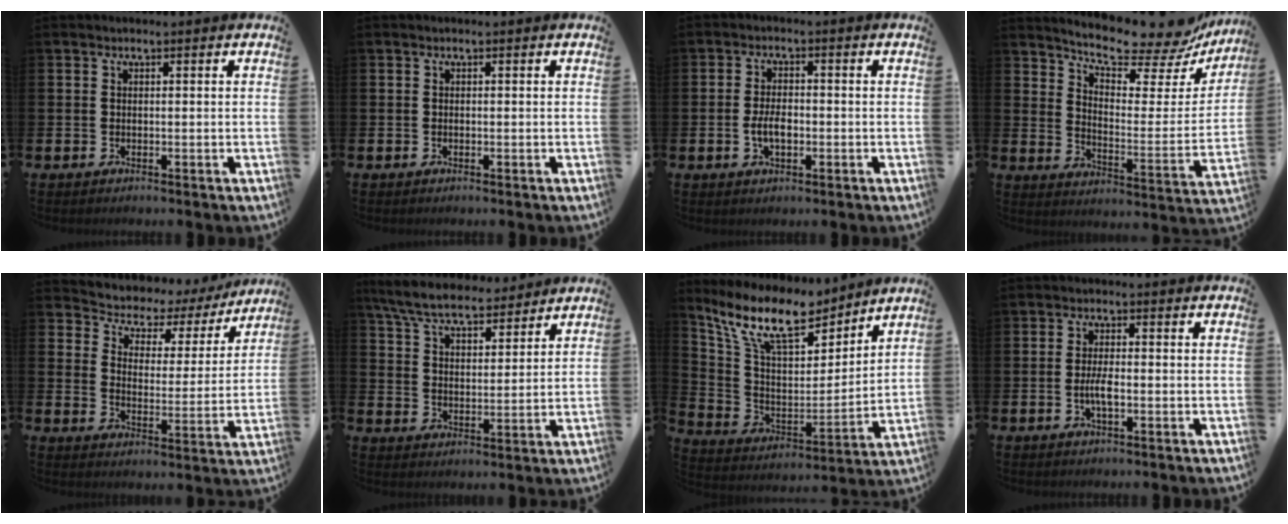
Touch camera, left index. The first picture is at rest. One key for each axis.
{"total": 0.0}
{"total": 3.5, "fx": -0.6, "fy": 2.0, "fz": 2.9, "tx": -0.041, "ty": -0.001, "tz": -0.014}
{"total": 9.7, "fx": 8.9, "fy": 2.5, "fz": 3.1, "tx": -0.063, "ty": -0.079, "tz": 0.145}
{"total": 4.9, "fx": 4.4, "fy": 2.3, "fz": 0.3, "tx": -0.039, "ty": -0.039, "tz": 0.068}
{"total": 7.4, "fx": 6.8, "fy": 1.6, "fz": 2.3, "tx": -0.073, "ty": -0.032, "tz": 0.124}
{"total": 12.4, "fx": 10.3, "fy": 4.1, "fz": 5.5, "tx": -0.147, "ty": -0.056, "tz": 0.185}
{"total": 2.7, "fx": -0.6, "fy": 0.8, "fz": 2.5, "tx": -0.046, "ty": -0.003, "tz": -0.016}